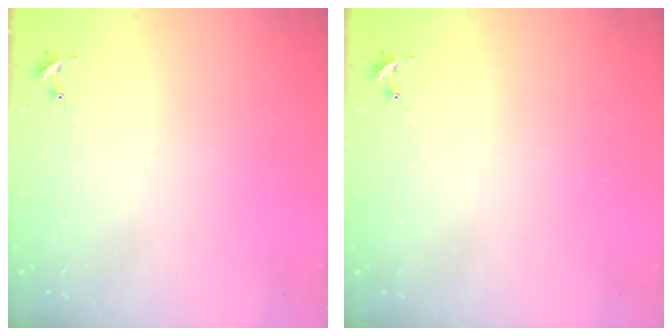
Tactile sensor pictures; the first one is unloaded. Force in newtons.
{"total": 0.0}